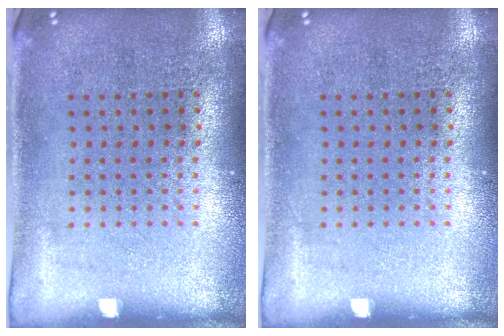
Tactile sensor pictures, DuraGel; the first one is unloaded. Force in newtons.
{"total": 0.0}